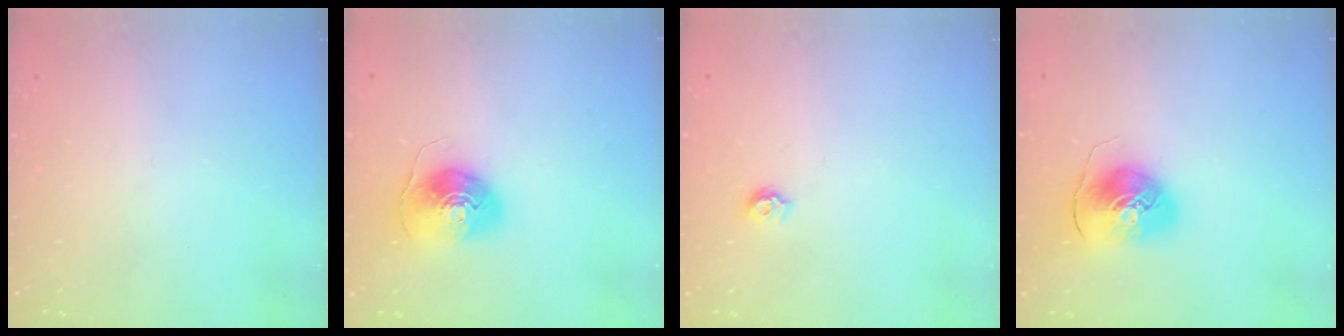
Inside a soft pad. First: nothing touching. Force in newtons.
{"total": 8.8, "press": 8.7, "slide": 1.0}
{"total": 5.7, "press": 5.7, "slide": 0.6}
{"total": 9.3, "press": 9.2, "slide": 1.0}